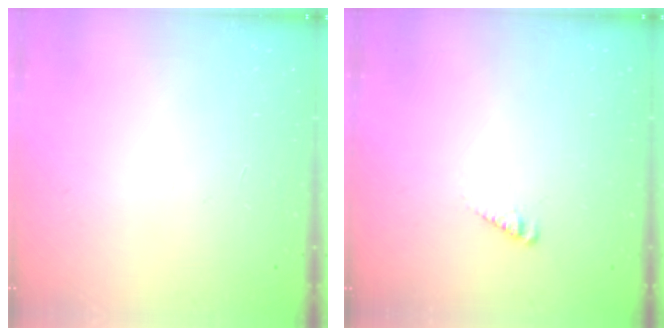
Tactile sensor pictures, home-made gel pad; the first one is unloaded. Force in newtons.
{"total": 2.9, "press": 2.9, "slide": 0.2}